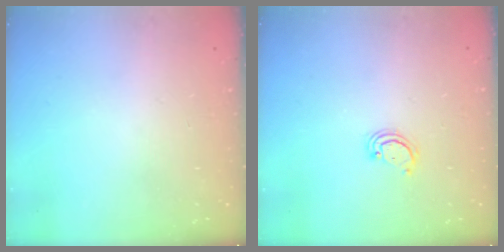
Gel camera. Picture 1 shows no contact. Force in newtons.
{"total": 2.5, "press": 2.4, "slide": 0.2}